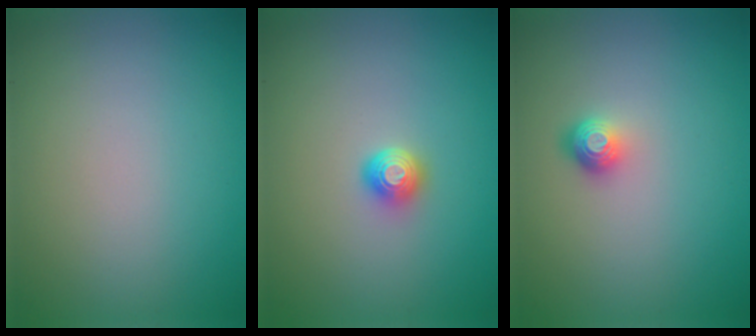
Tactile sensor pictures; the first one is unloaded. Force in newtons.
{"total": 1.6, "press": 1.3, "slide": 0.9}
{"total": 1.6, "press": 1.1, "slide": 1.2}